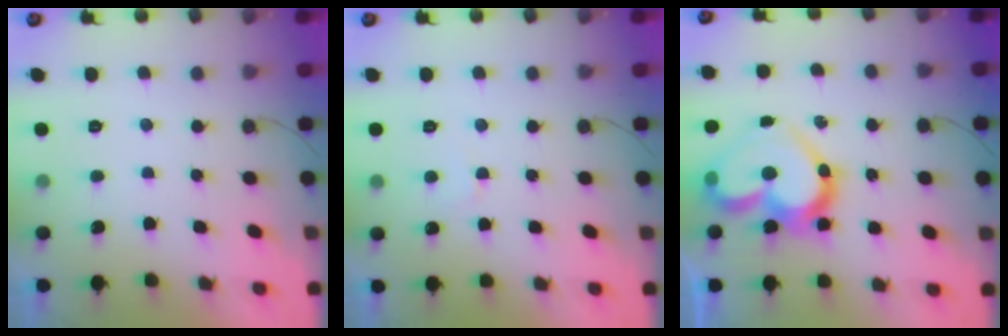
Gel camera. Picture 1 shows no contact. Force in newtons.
{"total": 2.2, "press": 2.2, "slide": 0.2}
{"total": 18.1, "press": 18.0, "slide": 1.6}